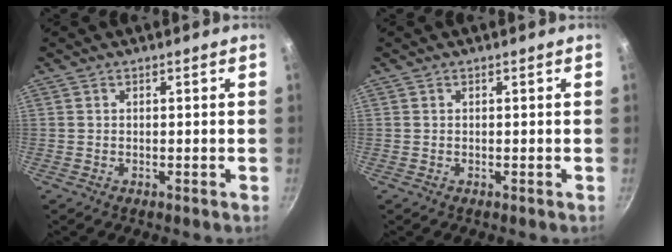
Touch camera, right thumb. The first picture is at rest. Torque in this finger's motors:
{"motor_torque": [0.00, 0.00, 0.11, -0.28, 0.00]}